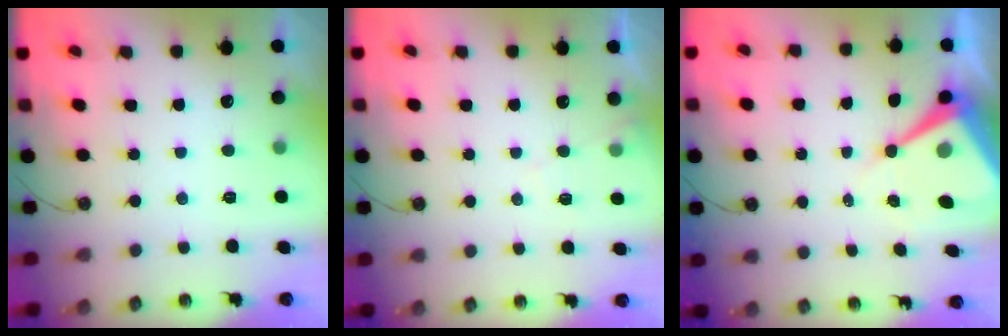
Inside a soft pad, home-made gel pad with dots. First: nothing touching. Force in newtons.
{"total": 6.7, "press": 6.7, "slide": 0.9}
{"total": 11.0, "press": 11.0, "slide": 0.9}